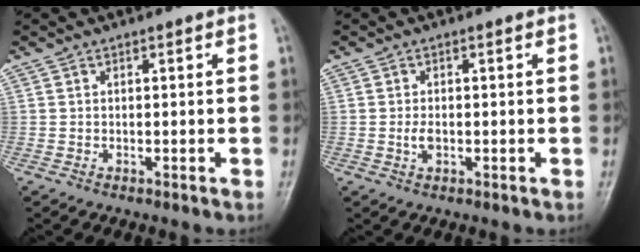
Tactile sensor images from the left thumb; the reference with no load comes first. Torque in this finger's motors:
{"motor_torque": [0.02, 0.08, 0.42, 0.12, 0.00]}